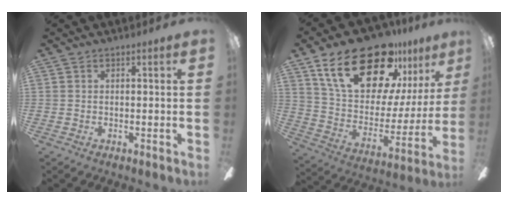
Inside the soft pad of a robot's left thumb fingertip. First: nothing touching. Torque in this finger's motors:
{"motor_torque": [0.46, 0.90, 1.51, -1.26, 0.21]}